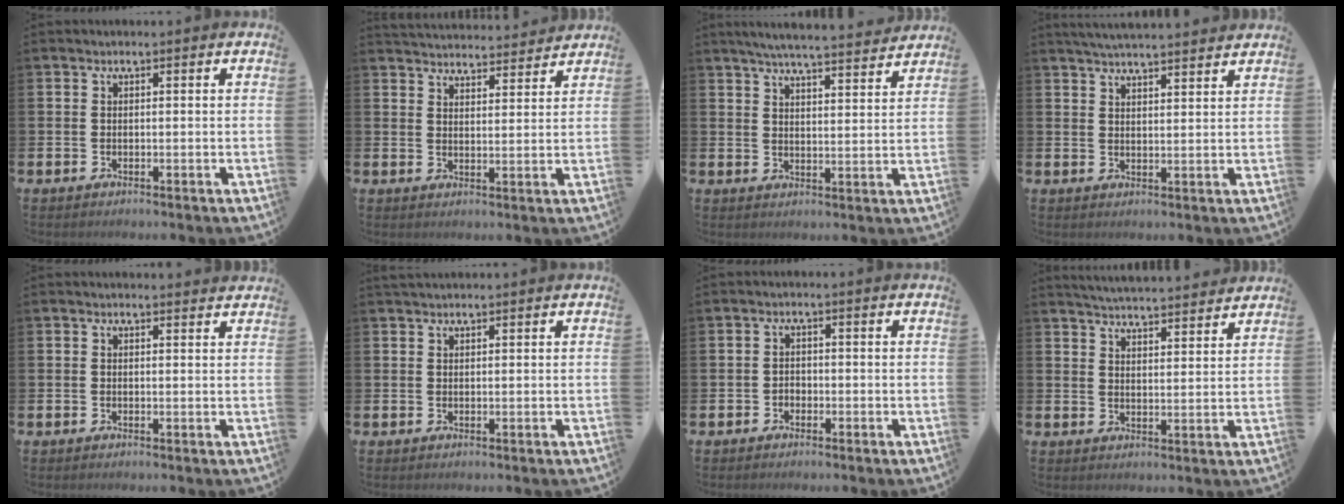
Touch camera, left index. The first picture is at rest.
{"total": 4.5, "force": [4.4, 0.5, -0.1], "torque": [-0.008, -0.031, 0.079]}
{"total": 5.7, "force": [5.5, 0.0, 1.2], "torque": [-0.033, -0.038, 0.096]}
{"total": 4.1, "force": [4.1, -0.1, 0.7], "torque": [-0.016, -0.021, 0.073]}
{"total": 0.8, "force": [0.8, 0.1, 0.1], "torque": [0.010, -0.004, 0.013]}
{"total": 1.2, "force": [1.1, 0.3, 0.3], "torque": [0.005, -0.001, 0.018]}
{"total": 1.2, "force": [-0.7, 0.9, 0.2], "torque": [0.002, -0.001, -0.017]}
{"total": 4.9, "force": [4.9, 0.0, 0.2], "torque": [-0.012, -0.036, 0.085]}